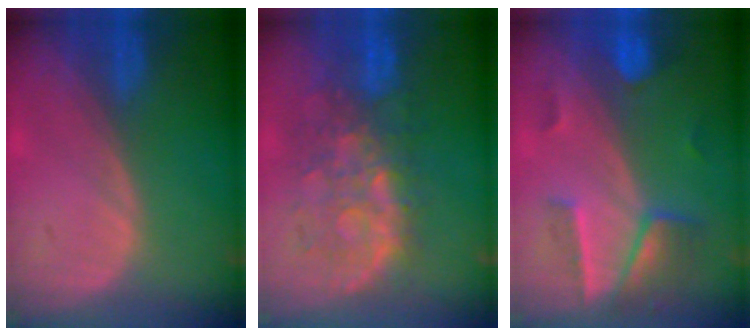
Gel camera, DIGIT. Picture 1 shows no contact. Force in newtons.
{"total": 9.5, "press": 8.8, "slide": 3.6}
{"total": 7.2, "press": 6.3, "slide": 3.4}